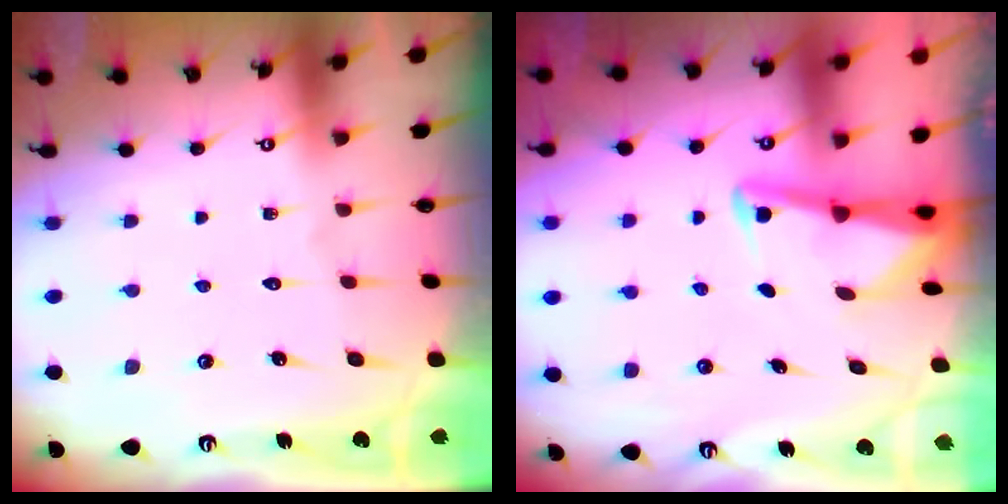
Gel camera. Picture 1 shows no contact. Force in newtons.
{"total": 3.1, "press": 3.1, "slide": 0.4}